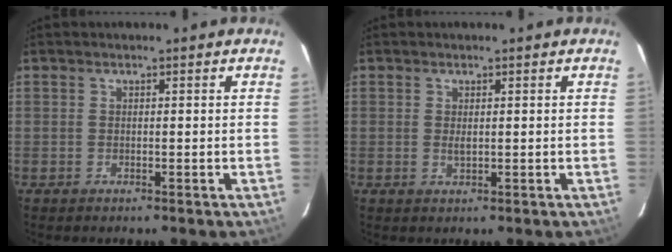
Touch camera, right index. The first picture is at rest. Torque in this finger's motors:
{"motor_torque": [0.26, 0.21, 0.07, 0.00]}